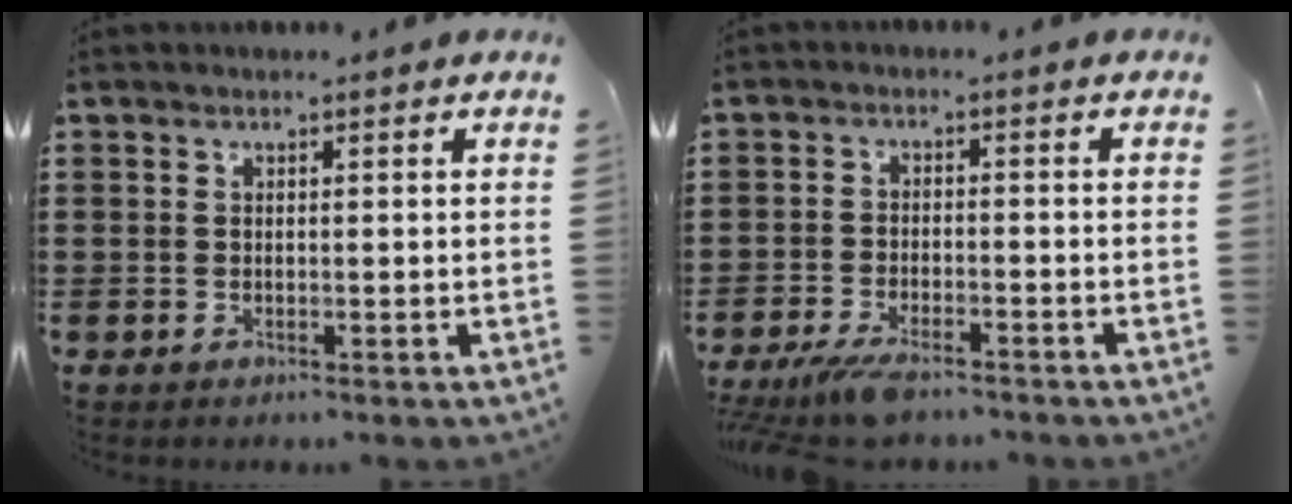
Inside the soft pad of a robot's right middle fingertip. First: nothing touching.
{"total": 4.6, "force": [-3.9, 0.7, 2.4], "torque": [-0.057, -0.010, -0.078]}